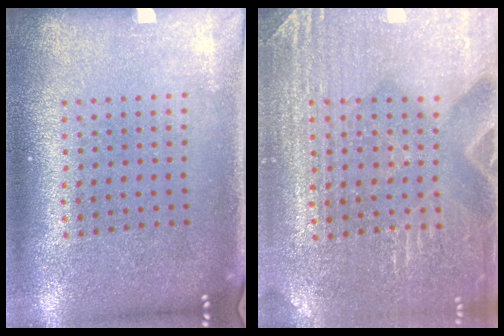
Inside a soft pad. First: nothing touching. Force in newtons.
{"total": 3.3, "press": 3.3, "slide": 0.5}